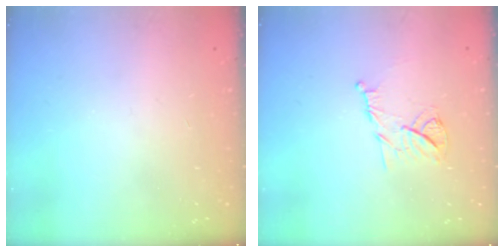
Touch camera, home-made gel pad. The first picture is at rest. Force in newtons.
{"total": 8.6, "press": 8.6, "slide": 0.7}